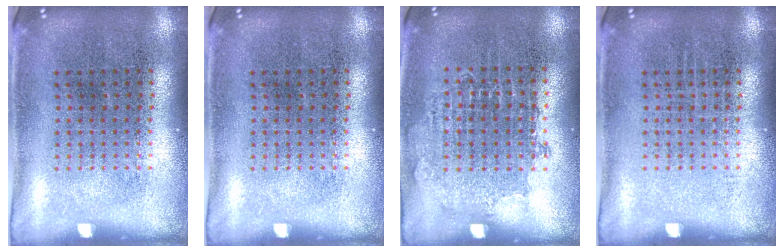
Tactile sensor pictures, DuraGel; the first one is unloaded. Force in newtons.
{"total": 0.0}
{"total": 0.8, "press": 0.8, "slide": 0.3}
{"total": 0.0}